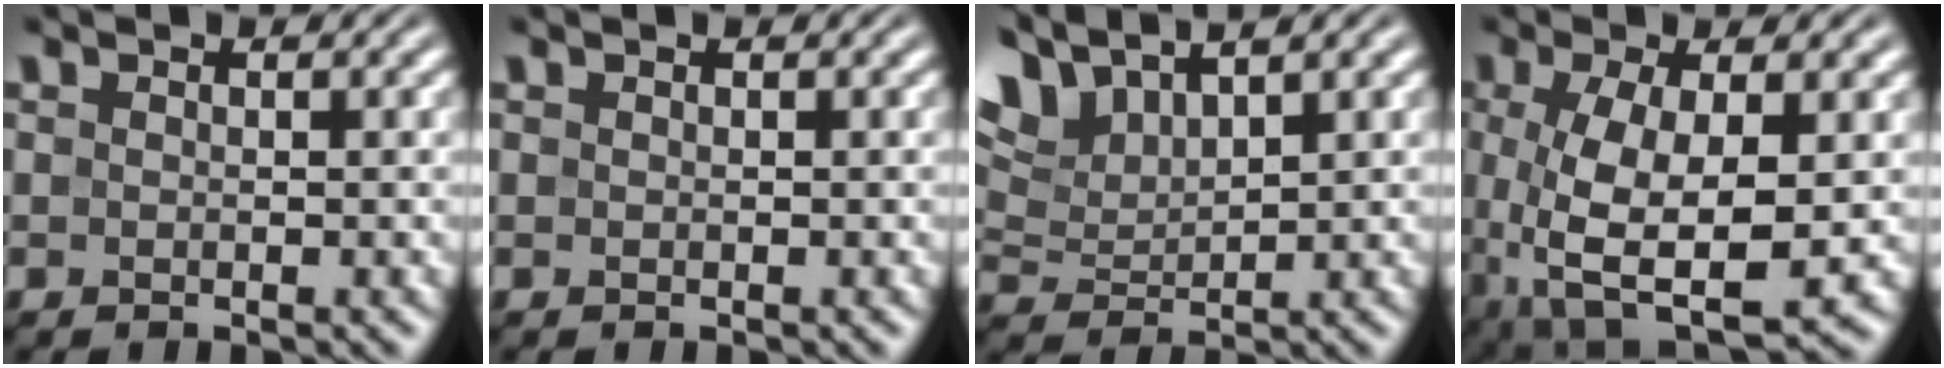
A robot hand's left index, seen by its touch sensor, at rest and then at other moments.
{"total": 0.0}
{"total": 6.7, "force": [5.0, 2.4, 3.7], "torque": [-0.099, 0.018, 0.095]}
{"total": 8.1, "force": [-0.7, 3.4, 7.3], "torque": [-0.154, -0.015, -0.006]}